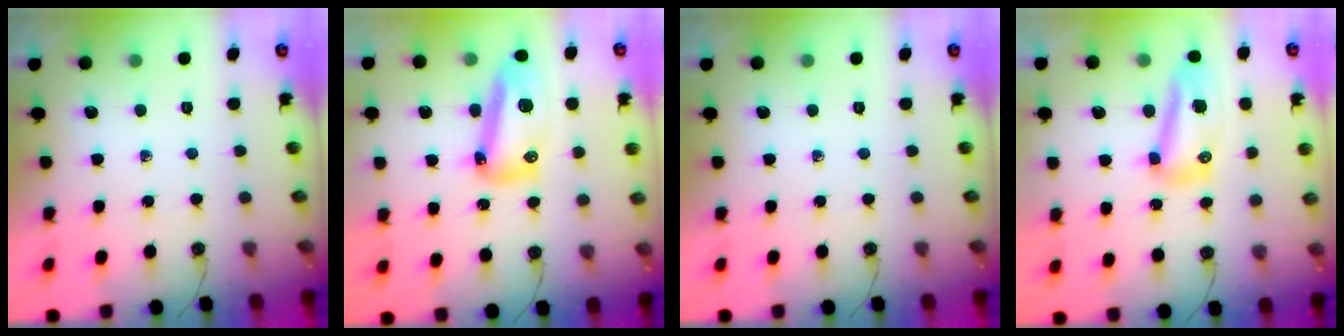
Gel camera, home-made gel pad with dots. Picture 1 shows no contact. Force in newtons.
{"total": 15.5, "press": 15.1, "slide": 3.1}
{"total": 0.0}
{"total": 21.3, "press": 14.3, "slide": 15.7}